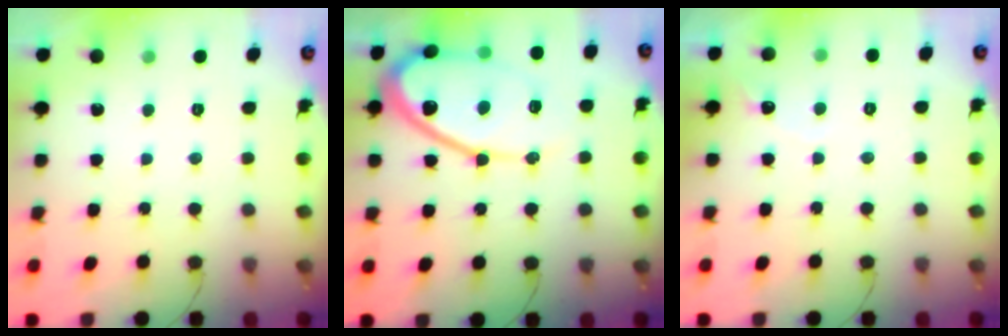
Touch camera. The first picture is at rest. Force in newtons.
{"total": 14.9, "press": 14.8, "slide": 1.4}
{"total": 2.9, "press": 2.9, "slide": 0.2}